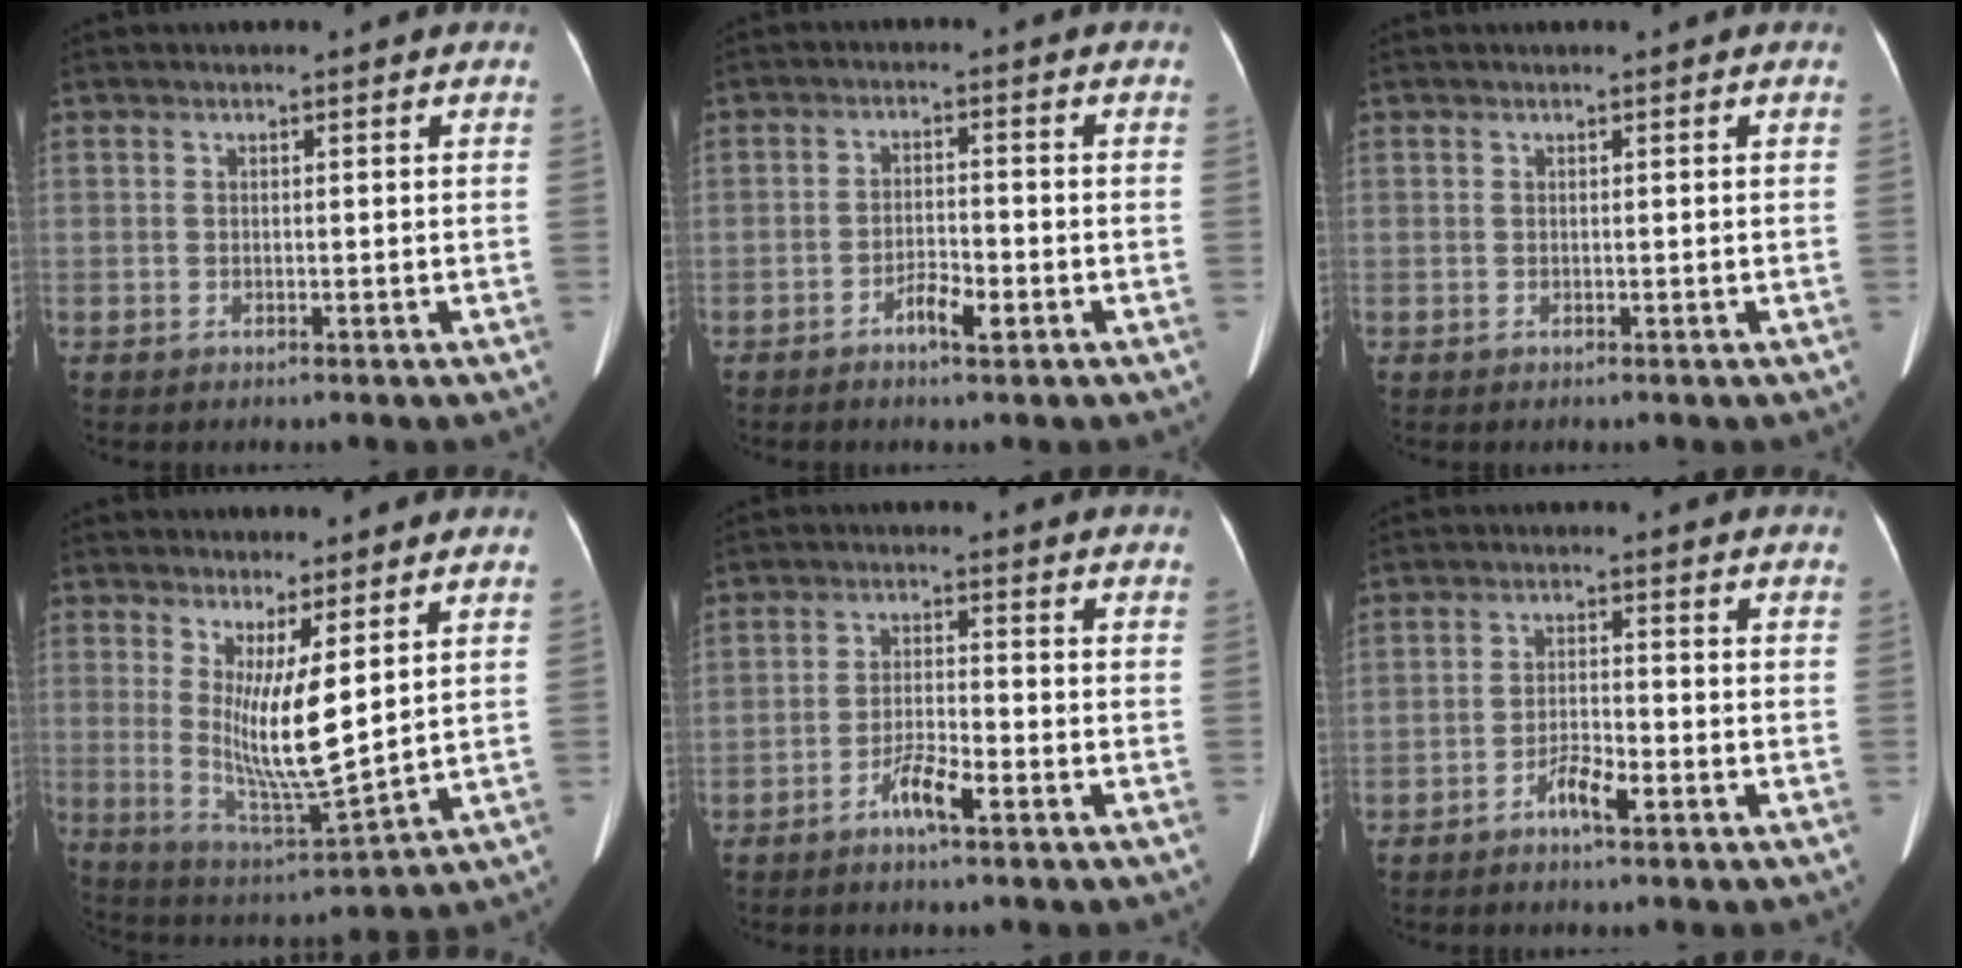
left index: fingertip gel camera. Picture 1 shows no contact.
{"total": 3.5, "force": [-2.1, 0.9, 2.7], "torque": [-0.048, 0.004, -0.036]}
{"total": 0.0}
{"total": 9.5, "force": [2.5, 0.7, 9.1], "torque": [-0.180, -0.037, 0.054]}
{"total": 4.4, "force": [-2.8, 0.5, 3.4], "torque": [-0.067, 0.002, -0.053]}
{"total": 3.7, "force": [-2.4, 0.6, 2.8], "torque": [-0.052, 0.004, -0.044]}